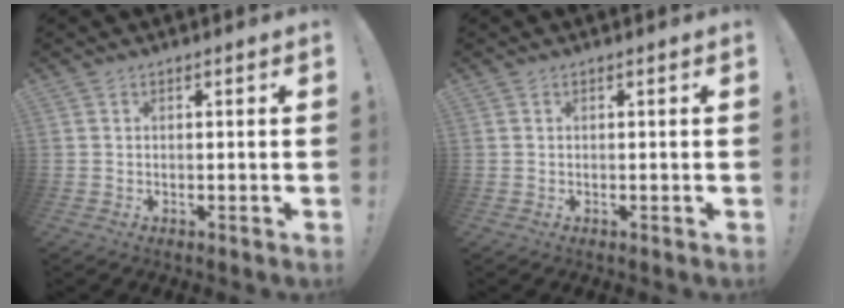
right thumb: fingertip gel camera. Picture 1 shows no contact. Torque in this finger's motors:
{"motor_torque": [0.00, 0.00, 0.04, -0.05, 0.00]}